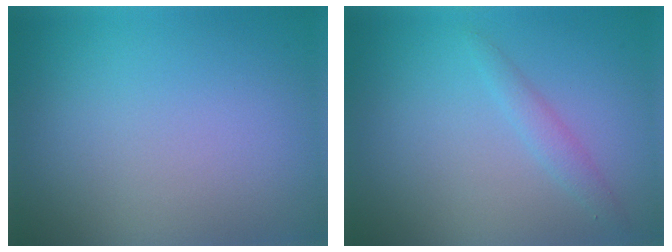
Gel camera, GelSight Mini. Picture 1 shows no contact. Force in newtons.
{"total": 1.4, "press": 1.4, "slide": 0.0}